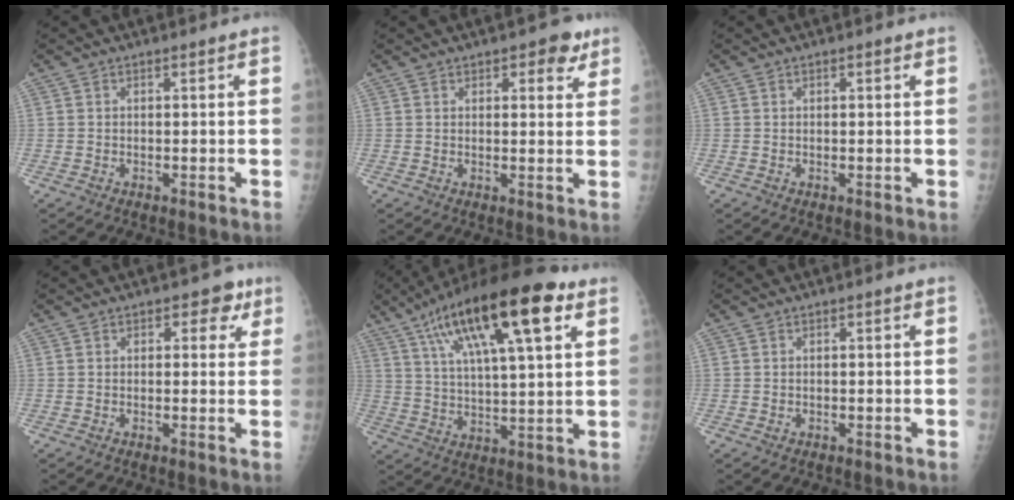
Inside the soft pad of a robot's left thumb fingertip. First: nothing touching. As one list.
[{"total": 4.6, "force": [2.7, 2.4, 2.9], "torque": [-0.009, -0.010, 0.030]}, {"total": 0.6, "force": [0.3, 0.2, 0.5], "torque": [-0.006, 0.001, 0.004]}, {"total": 4.1, "force": [1.9, 2.7, 2.4], "torque": [0.004, -0.002, 0.016]}, {"total": 23.0, "force": [11.1, 6.7, 19.0], "torque": [-0.308, -0.003, 0.183]}, {"total": 0.5, "force": [-0.1, 0.4, 0.3], "torque": [-0.003, 0.004, 0.000]}]